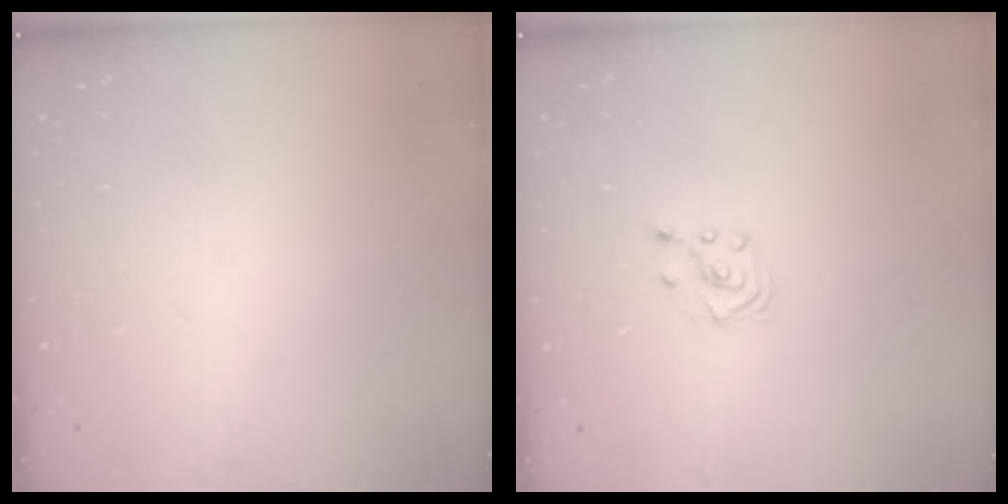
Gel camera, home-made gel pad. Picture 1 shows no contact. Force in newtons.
{"total": 2.3, "press": 2.2, "slide": 0.6}